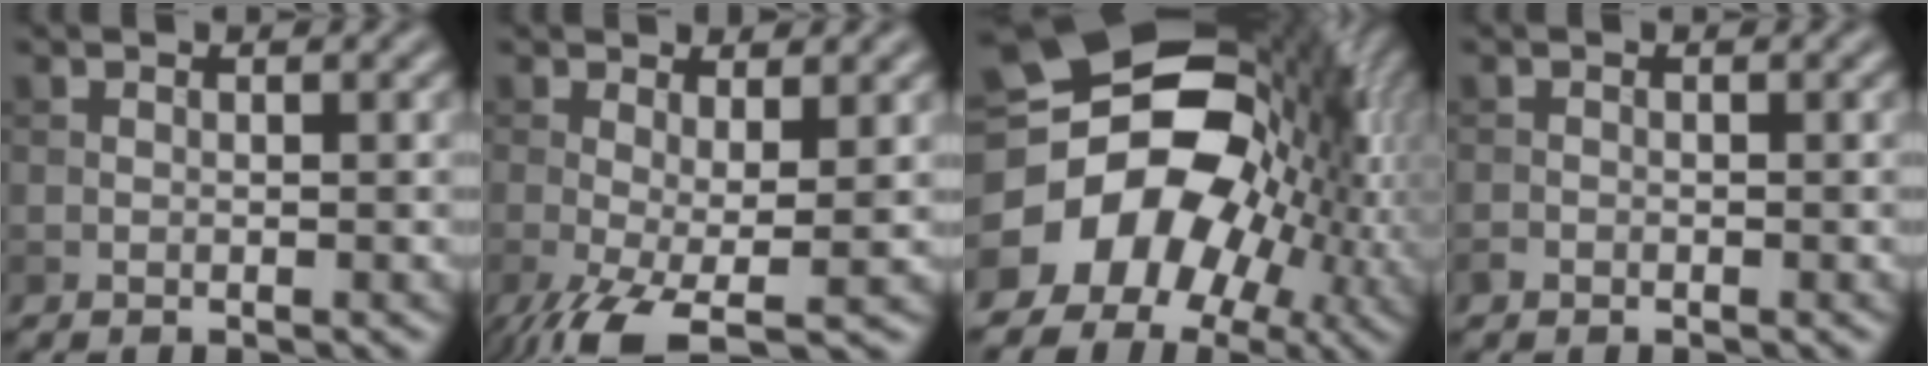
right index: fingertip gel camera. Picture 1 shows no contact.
{"total": 5.6, "force": [-2.3, 1.4, 5.0], "torque": [-0.100, -0.018, -0.042]}
{"total": 15.0, "force": [-2.5, 11.3, 9.6], "torque": [-0.165, -0.008, -0.042]}
{"total": 0.5, "force": [-0.4, 0.4, 0.0], "torque": [0.002, -0.004, -0.007]}